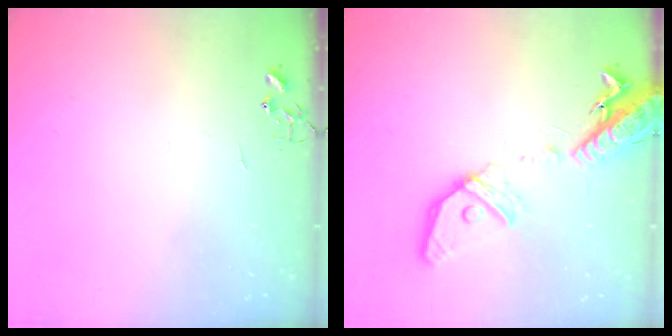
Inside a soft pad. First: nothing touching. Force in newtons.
{"total": 19.6, "press": 19.2, "slide": 4.0}